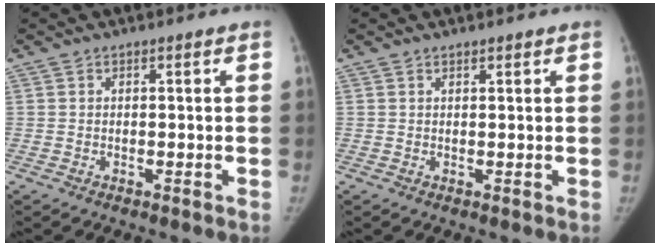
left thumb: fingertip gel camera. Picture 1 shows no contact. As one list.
[{"total": 0.7, "force": [0.6, 0.2, 0.2], "torque": [-0.005, -0.005, 0.010]}]